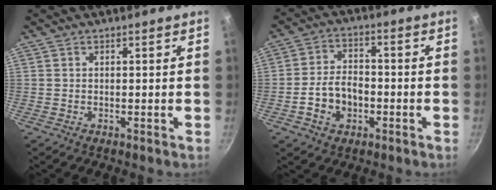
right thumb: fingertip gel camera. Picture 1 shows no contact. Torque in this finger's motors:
{"motor_torque": [-0.01, 0.19, 0.98, -0.56, 0.07]}